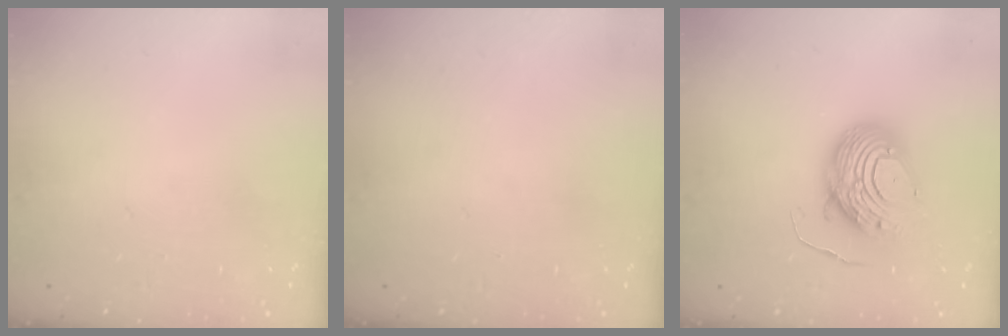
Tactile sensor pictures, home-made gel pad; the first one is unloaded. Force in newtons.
{"total": 0.0}
{"total": 12.1, "press": 12.1, "slide": 1.4}